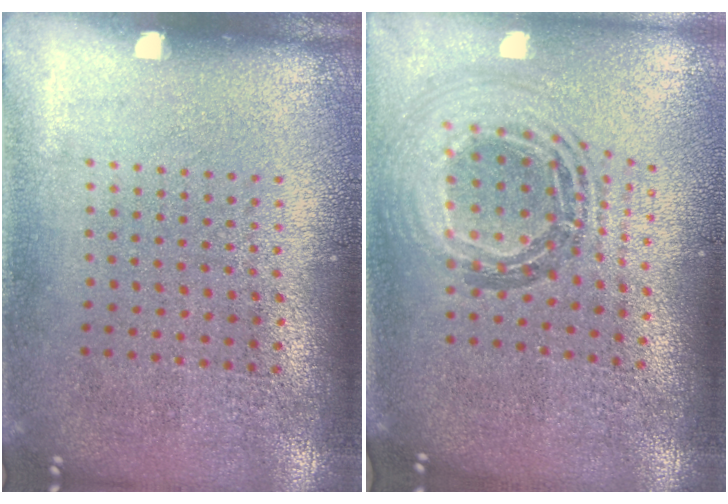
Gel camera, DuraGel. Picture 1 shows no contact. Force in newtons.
{"total": 1.1, "press": 1.0, "slide": 0.5}